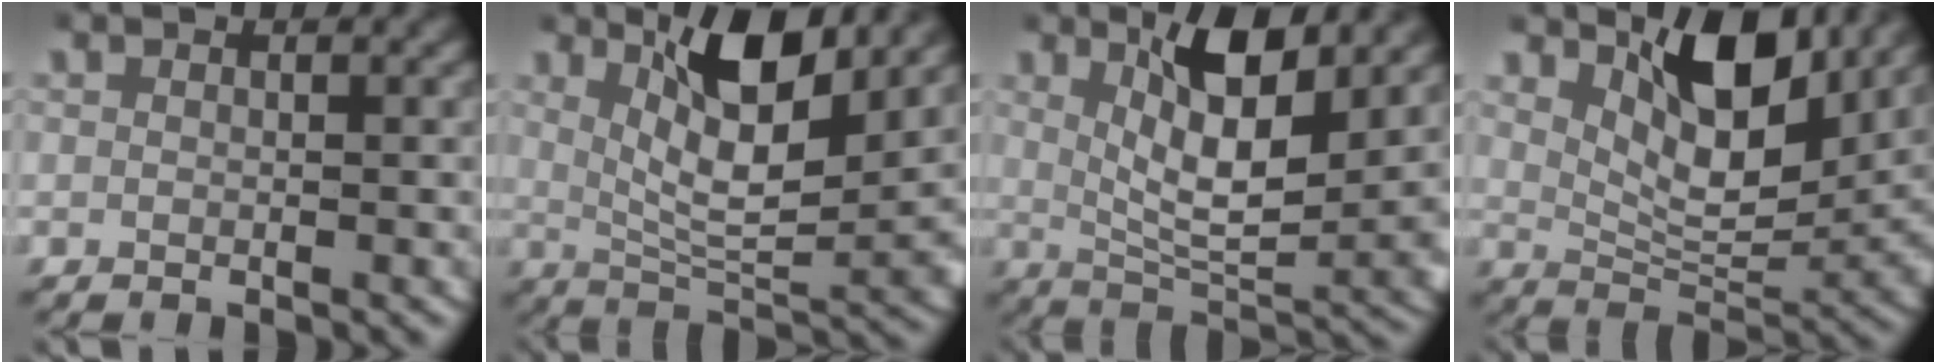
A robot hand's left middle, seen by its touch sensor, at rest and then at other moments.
{"total": 8.4, "force": [3.5, 2.5, 7.2], "torque": [-0.118, -0.011, 0.059]}
{"total": 8.8, "force": [2.8, 2.9, 7.8], "torque": [-0.126, -0.014, 0.051]}
{"total": 8.1, "force": [4.1, 3.2, 6.2], "torque": [-0.100, -0.009, 0.068]}